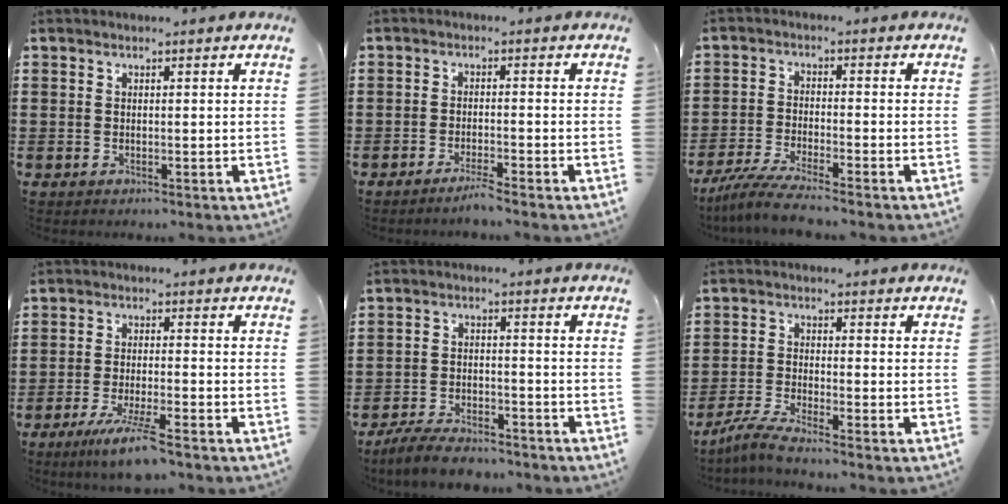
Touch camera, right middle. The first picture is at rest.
{"total": 2.1, "force": [-1.8, -0.2, 1.1], "torque": [-0.018, 0.001, -0.033]}
{"total": 5.5, "force": [-5.0, -0.2, 2.3], "torque": [-0.060, -0.020, -0.097]}
{"total": 5.8, "force": [-4.2, 0.0, 3.9], "torque": [-0.080, -0.017, -0.078]}
{"total": 5.4, "force": [-5.0, 0.9, 1.6], "torque": [-0.039, 0.000, -0.099]}
{"total": 3.9, "force": [-3.5, -0.3, 1.6], "torque": [-0.052, -0.013, -0.073]}